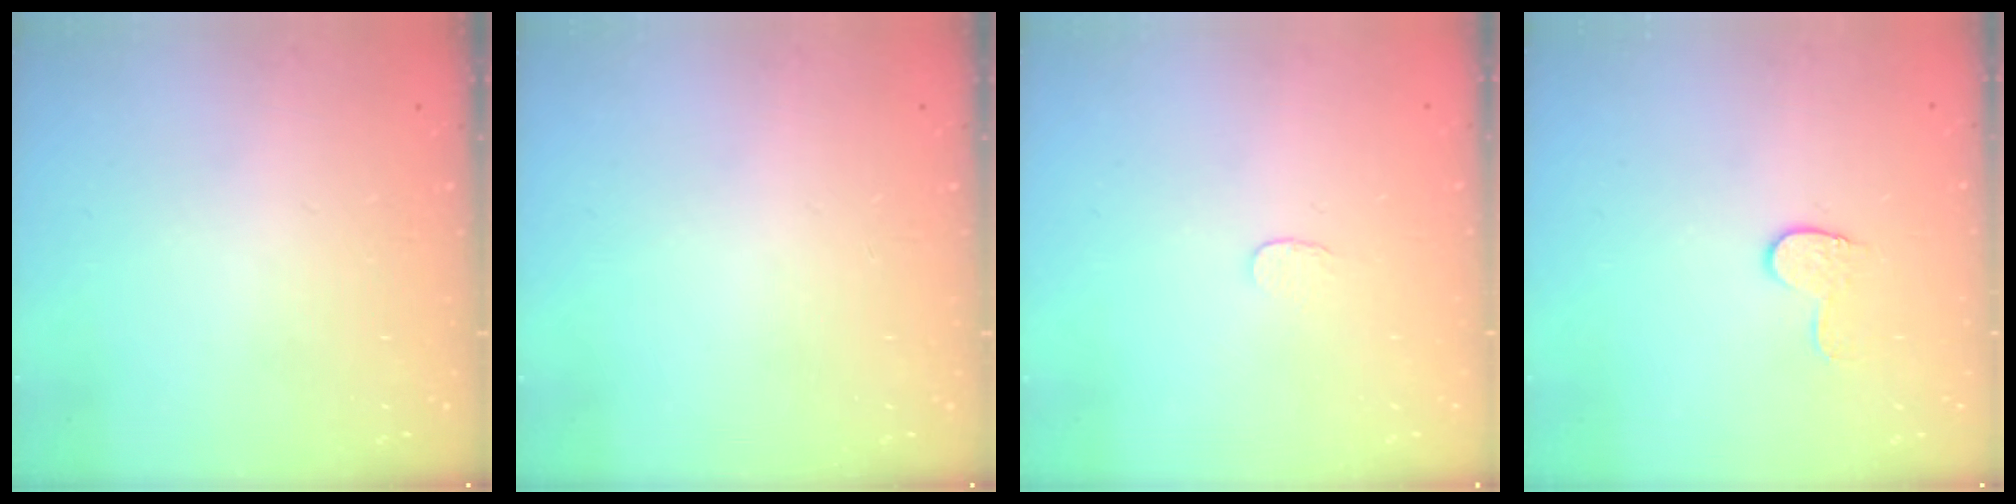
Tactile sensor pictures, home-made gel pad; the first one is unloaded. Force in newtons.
{"total": 0.0}
{"total": 3.0, "press": 3.0, "slide": 0.2}
{"total": 6.2, "press": 6.2, "slide": 0.6}